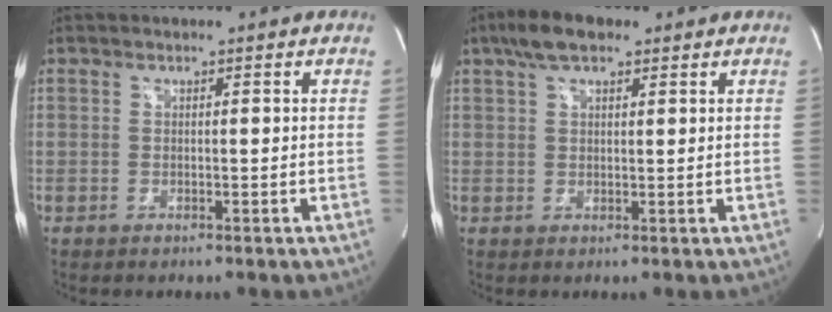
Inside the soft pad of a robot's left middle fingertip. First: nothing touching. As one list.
[{"total": 5.8, "force": [3.8, 2.2, 3.9], "torque": [-0.078, 0.021, 0.066]}]